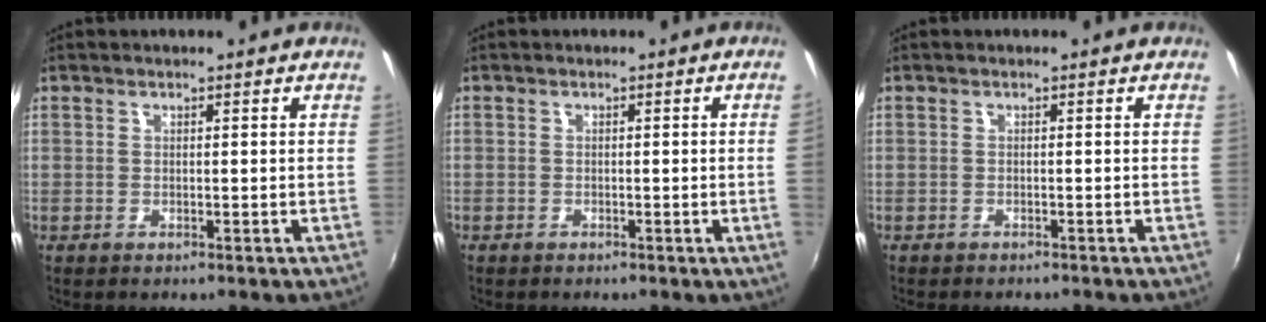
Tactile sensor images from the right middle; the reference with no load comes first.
{"total": 1.2, "force": [-0.2, -0.7, 0.9], "torque": [-0.012, -0.006, -0.003]}
{"total": 2.1, "force": [-1.9, 0.6, 0.6], "torque": [-0.018, -0.012, -0.030]}